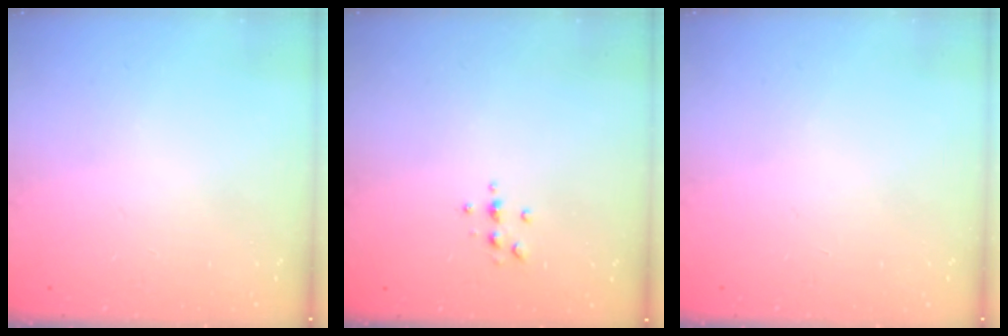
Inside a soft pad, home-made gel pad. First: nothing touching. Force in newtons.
{"total": 4.1, "press": 4.1, "slide": 0.5}
{"total": 0.0}